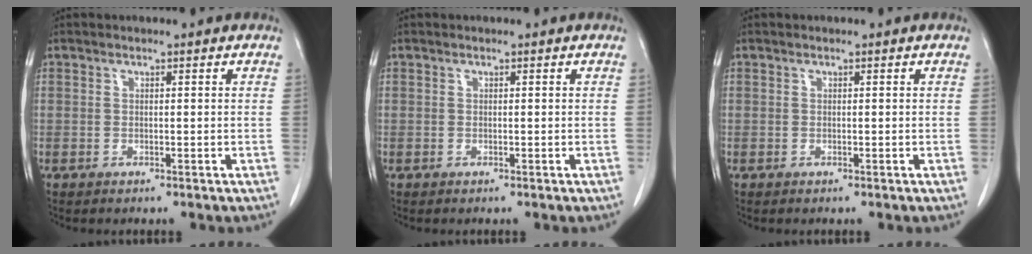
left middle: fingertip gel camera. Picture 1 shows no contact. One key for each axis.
{"total": 0.0}
{"total": 0.0}